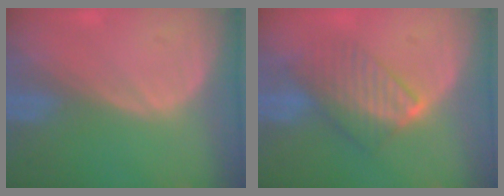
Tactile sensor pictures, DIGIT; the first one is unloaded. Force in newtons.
{"total": 6.6, "press": 6.6, "slide": 0.9}